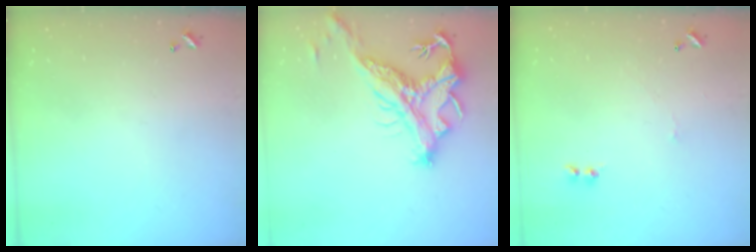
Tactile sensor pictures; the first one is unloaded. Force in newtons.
{"total": 5.9, "press": 5.6, "slide": 1.8}
{"total": 1.7, "press": 1.6, "slide": 0.6}